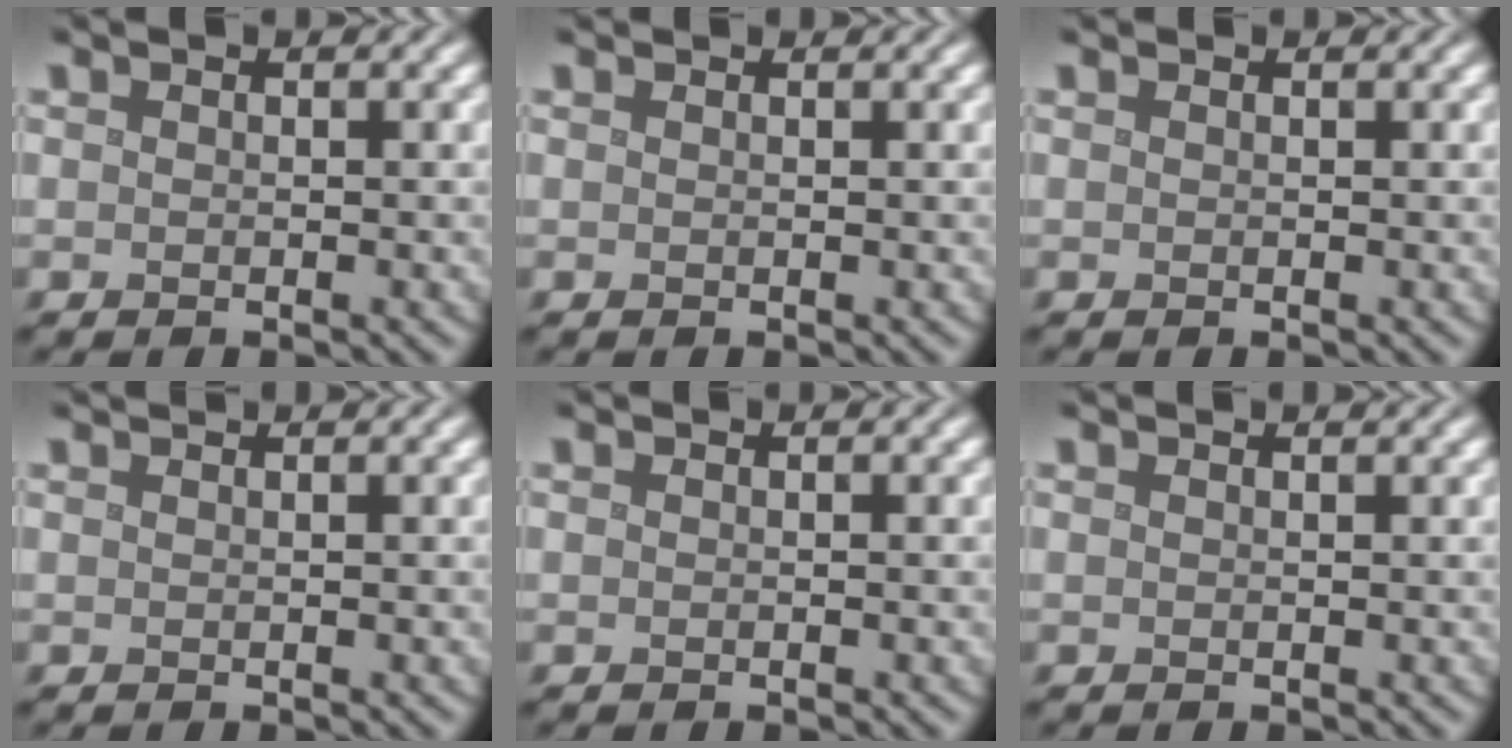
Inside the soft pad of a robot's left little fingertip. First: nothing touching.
{"total": 0.7, "force": [0.6, 0.0, 0.1], "torque": [-0.005, -0.004, 0.005]}
{"total": 0.0}
{"total": 1.0, "force": [0.9, 0.2, 0.4], "torque": [-0.007, -0.003, 0.005]}
{"total": 0.0}
{"total": 0.9, "force": [0.7, 0.2, 0.4], "torque": [-0.003, 0.001, 0.007]}